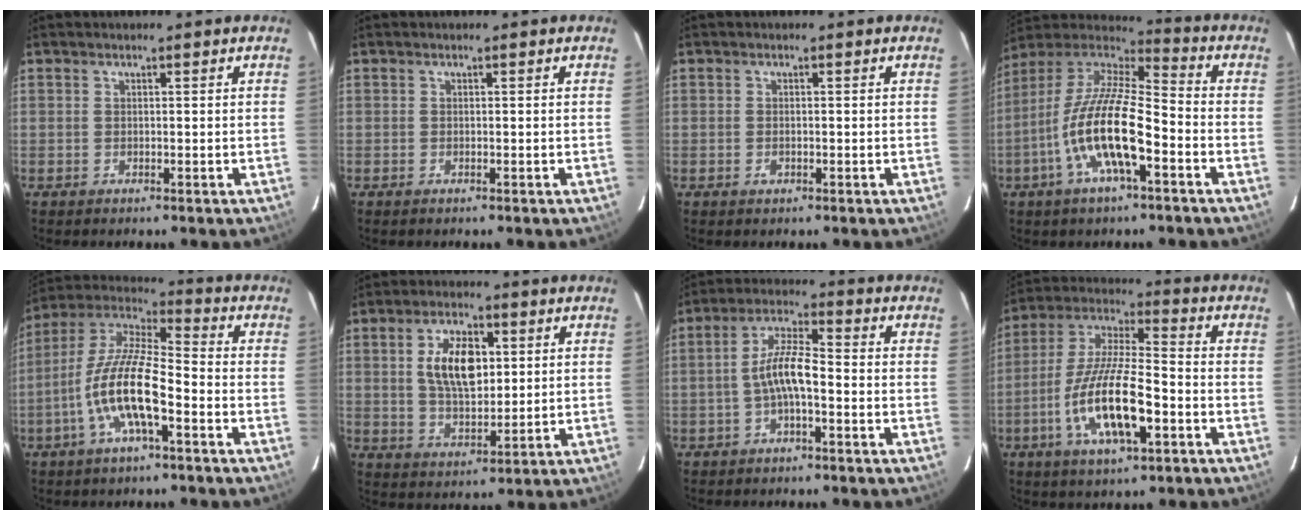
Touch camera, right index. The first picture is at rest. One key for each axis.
{"total": 0.0}
{"total": 1.2, "fx": -0.6, "fy": 0.8, "fz": 0.7, "tx": -0.012, "ty": 0.000, "tz": -0.009}
{"total": 17.4, "fx": -6.3, "fy": 4.8, "fz": 15.5, "tx": -0.301, "ty": -0.012, "tz": -0.127}
{"total": 14.1, "fx": -5.4, "fy": 3.4, "fz": 12.5, "tx": -0.252, "ty": -0.002, "tz": -0.108}
{"total": 10.4, "fx": 2.2, "fy": 5.3, "fz": 8.7, "tx": -0.160, "ty": 0.009, "tz": 0.045}
{"total": 6.8, "fx": -2.0, "fy": 1.6, "fz": 6.3, "tx": -0.132, "ty": 0.016, "tz": -0.036}
{"total": 16.0, "fx": -5.7, "fy": 4.4, "fz": 14.3, "tx": -0.293, "ty": -0.012, "tz": -0.107}